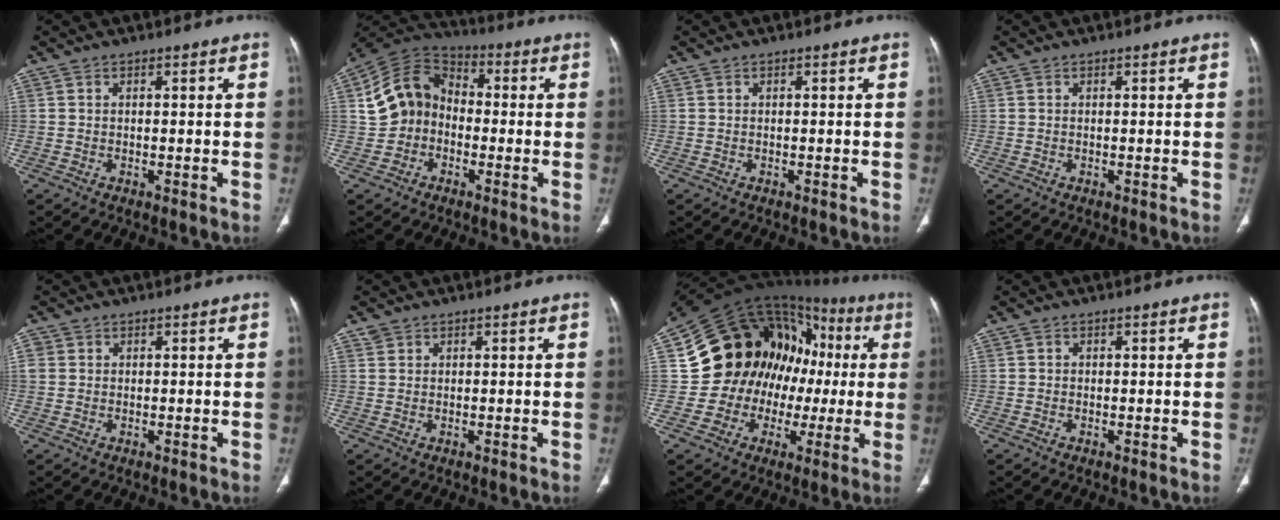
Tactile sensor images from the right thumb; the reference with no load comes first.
{"total": 11.0, "force": [-1.0, 9.3, 5.9], "torque": [-0.088, 0.038, -0.034]}
{"total": 0.6, "force": [-0.4, 0.1, 0.3], "torque": [-0.002, -0.001, -0.004]}
{"total": 0.0}
{"total": 1.6, "force": [0.4, 1.5, 0.4], "torque": [0.000, 0.004, 0.008]}
{"total": 0.9, "force": [0.6, 0.6, 0.1], "torque": [0.006, -0.001, 0.008]}
{"total": 19.4, "force": [0.7, 16.2, 10.5], "torque": [-0.083, 0.062, 0.023]}
{"total": 0.0}